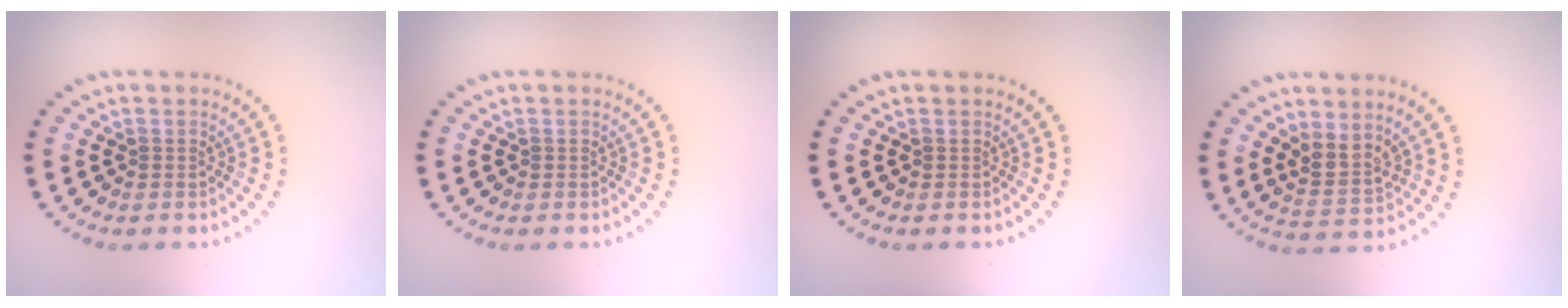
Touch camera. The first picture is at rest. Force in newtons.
{"total": 0.0}
{"total": 0.0}
{"total": 2.7, "press": 2.1, "slide": 1.6}